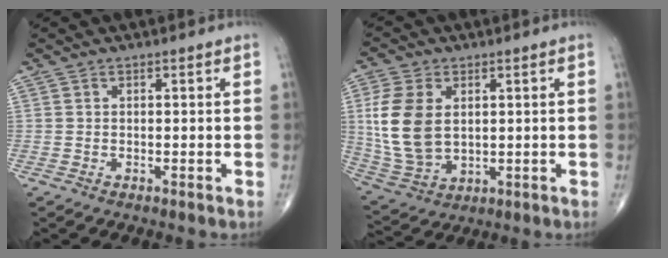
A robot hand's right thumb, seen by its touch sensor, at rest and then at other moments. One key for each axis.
{"total": 13.0, "fx": 2.0, "fy": 8.4, "fz": 9.7, "tx": -0.197, "ty": -0.010, "tz": 0.048}